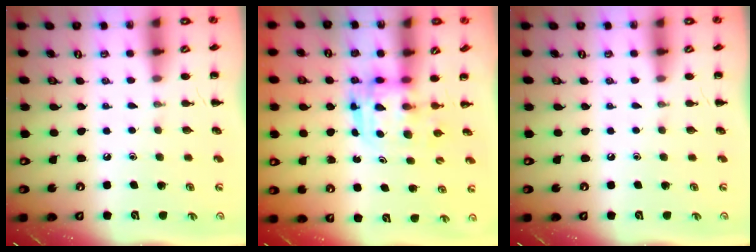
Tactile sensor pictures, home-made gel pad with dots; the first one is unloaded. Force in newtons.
{"total": 3.2, "press": 3.2, "slide": 0.3}
{"total": 0.0}